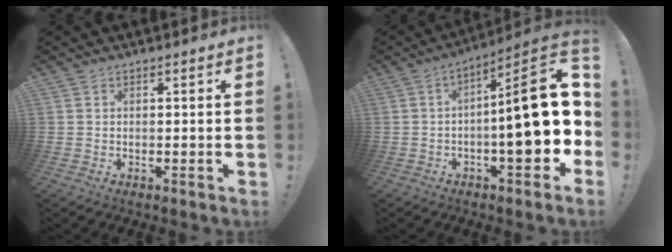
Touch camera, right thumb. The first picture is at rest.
{"total": 21.7, "force": [-0.8, 6.0, 20.9], "torque": [-0.280, 0.004, -0.011]}